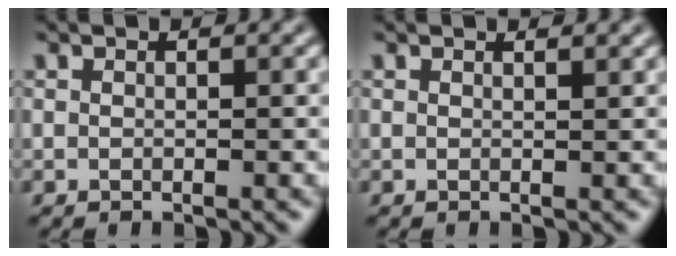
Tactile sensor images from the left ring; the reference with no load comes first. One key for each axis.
{"total": 1.2, "fx": 0.9, "fy": 0.5, "fz": 0.6, "tx": -0.002, "ty": 0.001, "tz": 0.002}